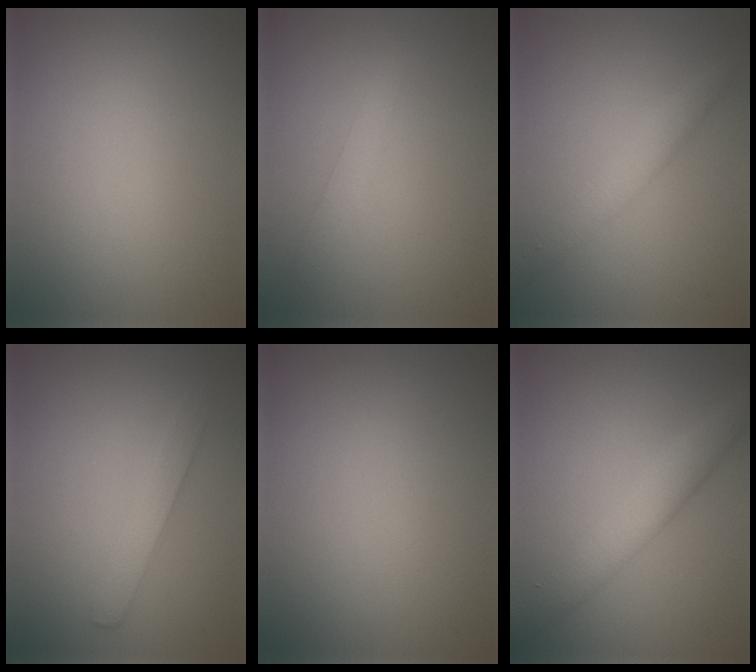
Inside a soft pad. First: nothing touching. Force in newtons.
{"total": 1.4, "press": 1.3, "slide": 0.1}
{"total": 2.5, "press": 2.5, "slide": 0.1}
{"total": 1.9, "press": 1.9, "slide": 0.1}
{"total": 0.0}
{"total": 3.8, "press": 3.8, "slide": 0.1}